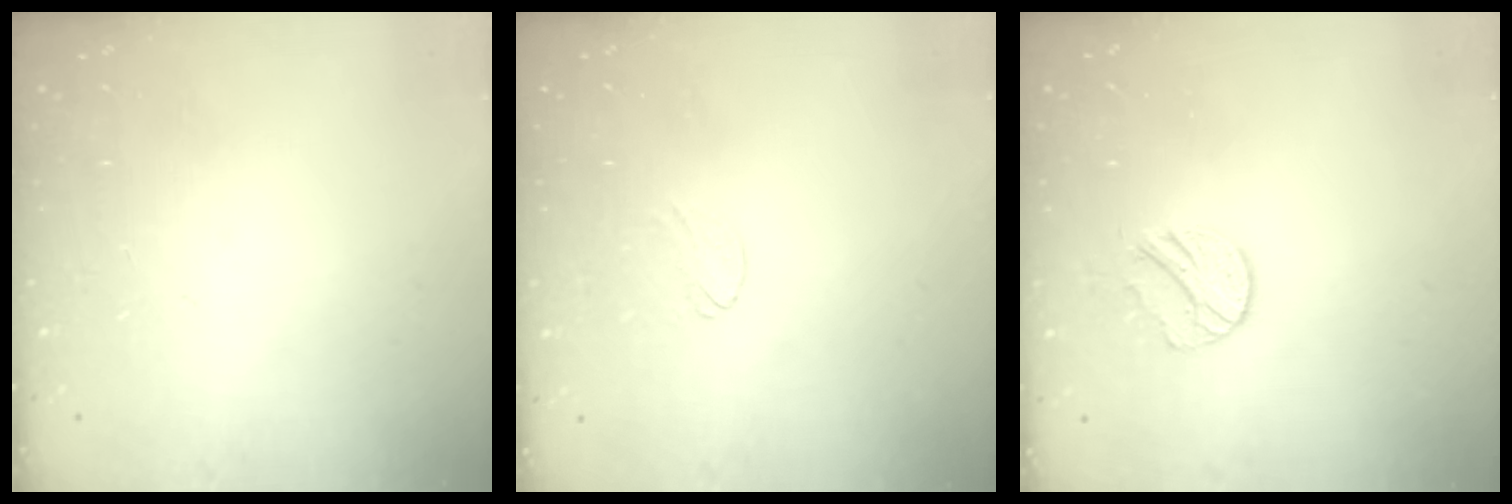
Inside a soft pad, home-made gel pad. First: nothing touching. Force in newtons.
{"total": 4.7, "press": 4.6, "slide": 0.4}
{"total": 8.6, "press": 8.6, "slide": 0.1}